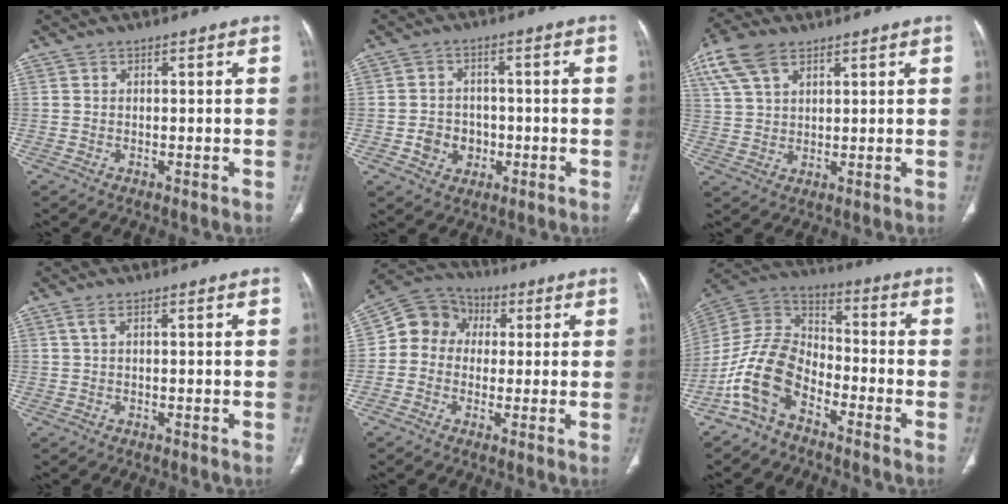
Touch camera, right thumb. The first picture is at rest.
{"total": 6.0, "force": [-1.6, 5.2, 2.5], "torque": [-0.017, 0.016, -0.022]}
{"total": 9.3, "force": [5.3, 5.1, 5.7], "torque": [-0.115, 0.003, 0.107]}
{"total": 0.8, "force": [0.2, 0.1, 0.8], "torque": [-0.019, 0.006, 0.003]}
{"total": 9.2, "force": [0.8, 8.2, 4.1], "torque": [-0.045, 0.027, -0.002]}
{"total": 12.6, "force": [-7.1, 7.2, 7.5], "torque": [-0.141, 0.066, -0.152]}